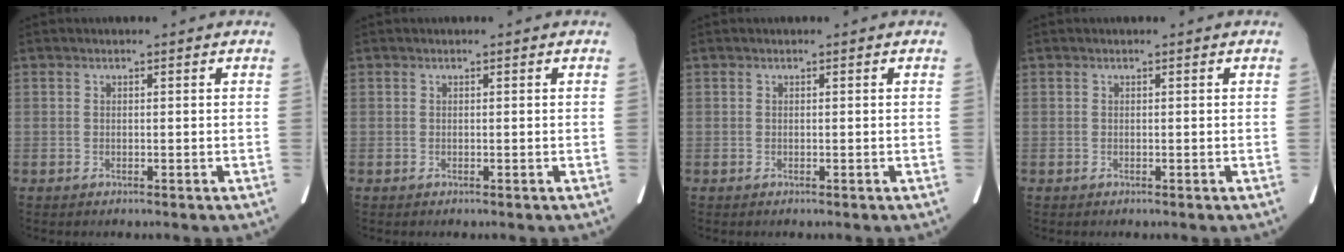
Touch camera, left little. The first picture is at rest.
{"total": 0.0}
{"total": 0.0}
{"total": 0.0}